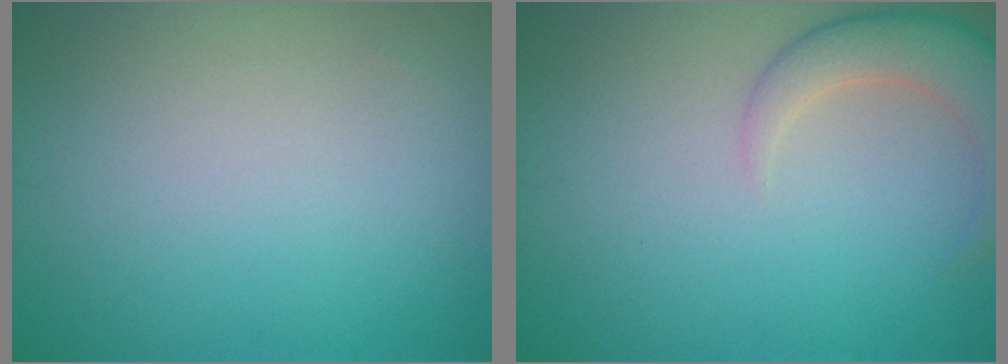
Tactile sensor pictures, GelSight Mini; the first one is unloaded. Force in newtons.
{"total": 4.1, "press": 4.1, "slide": 0.3}